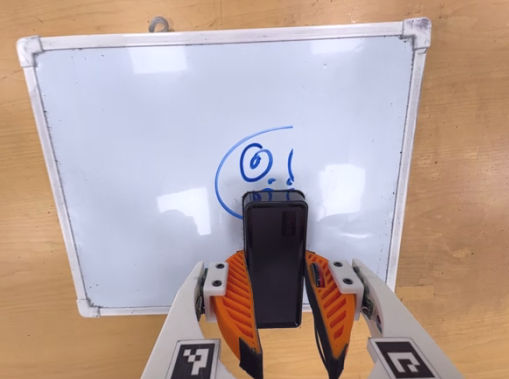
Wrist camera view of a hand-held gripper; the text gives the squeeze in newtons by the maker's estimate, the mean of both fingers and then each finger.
{"total": 6.7, "left": 5.4, "right": 8.1}